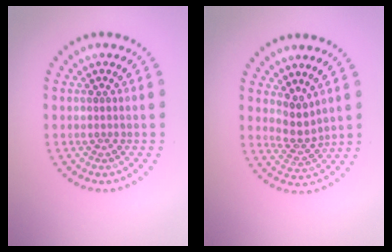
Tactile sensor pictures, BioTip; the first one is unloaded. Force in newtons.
{"total": 2.2, "press": 1.5, "slide": 1.6}